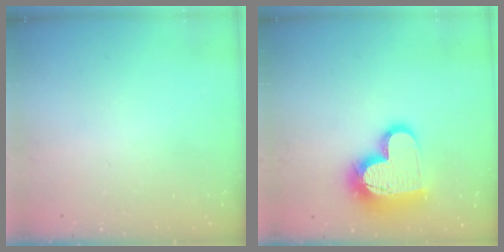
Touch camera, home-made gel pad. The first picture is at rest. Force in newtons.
{"total": 18.9, "press": 18.9, "slide": 1.4}